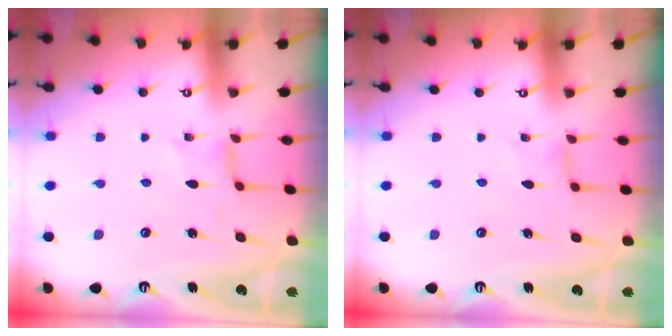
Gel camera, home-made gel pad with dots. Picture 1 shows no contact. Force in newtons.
{"total": 0.0}